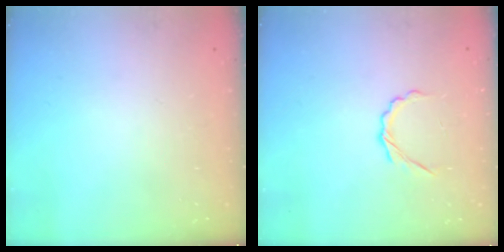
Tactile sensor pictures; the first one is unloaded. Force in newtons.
{"total": 3.5, "press": 3.3, "slide": 1.2}